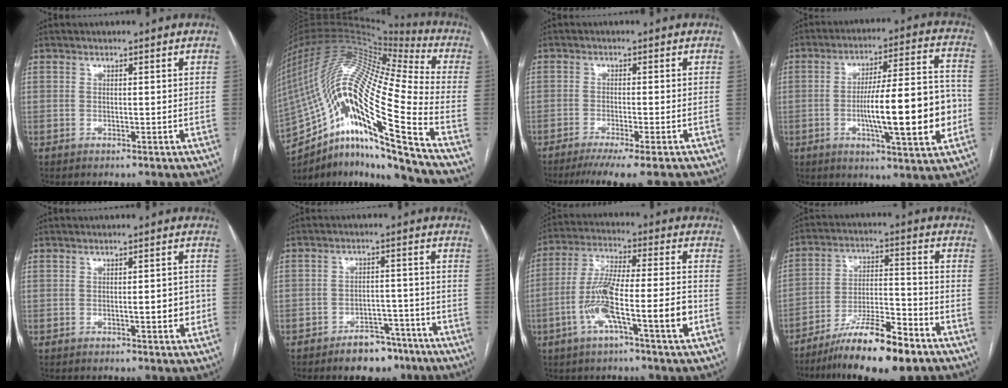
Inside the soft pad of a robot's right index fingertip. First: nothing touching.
{"total": 28.9, "force": [-15.9, 3.0, 24.0], "torque": [-0.482, 0.003, -0.294]}
{"total": 9.7, "force": [-8.3, -0.5, 5.1], "torque": [-0.052, -0.025, -0.123]}
{"total": 16.9, "force": [-3.3, 2.4, 16.4], "torque": [-0.255, 0.010, -0.047]}
{"total": 3.5, "force": [-0.5, 1.1, 3.3], "torque": [-0.046, 0.002, -0.003]}
{"total": 7.0, "force": [-5.0, 3.7, 3.2], "torque": [-0.035, 0.015, -0.072]}
{"total": 12.9, "force": [-4.4, 1.1, 12.1], "torque": [-0.228, 0.009, -0.081]}
{"total": 14.3, "force": [-9.8, 2.3, 10.2], "torque": [-0.179, -0.008, -0.166]}